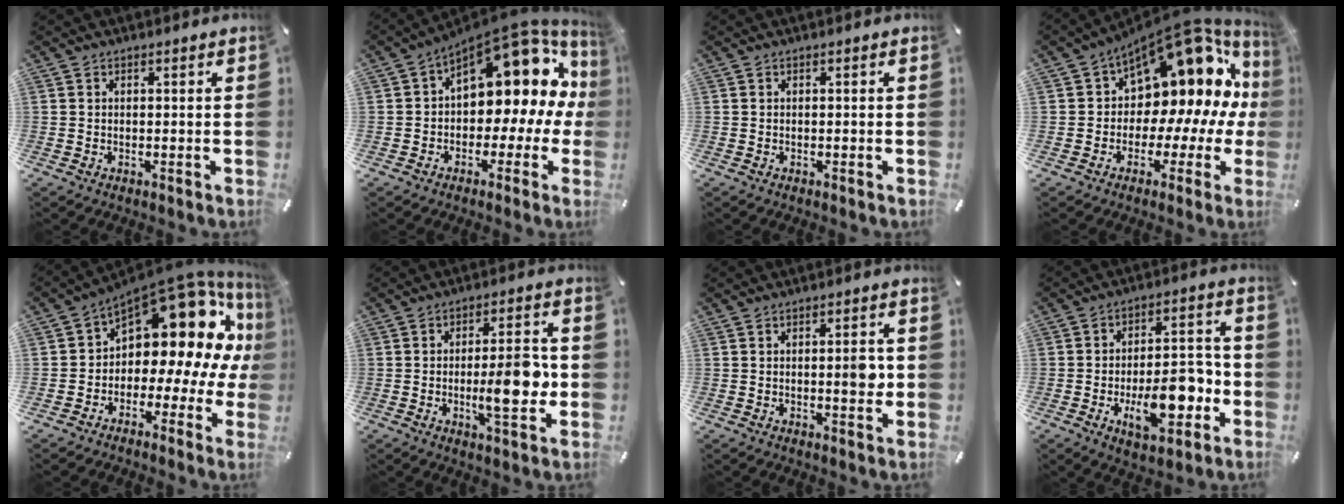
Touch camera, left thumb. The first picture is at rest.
{"total": 12.9, "force": [7.1, 7.5, 7.7], "torque": [-0.098, -0.078, 0.116]}
{"total": 0.0}
{"total": 14.6, "force": [8.7, 8.8, 7.7], "torque": [-0.102, -0.095, 0.147]}
{"total": 15.7, "force": [7.6, 8.9, 10.5], "torque": [-0.140, -0.074, 0.118]}
{"total": 12.0, "force": [-1.5, 3.9, 11.3], "torque": [-0.154, -0.006, -0.025]}
{"total": 4.8, "force": [0.0, 1.8, 4.5], "torque": [-0.056, -0.005, -0.006]}
{"total": 14.9, "force": [-4.7, 7.8, 11.8], "torque": [-0.175, 0.007, -0.076]}